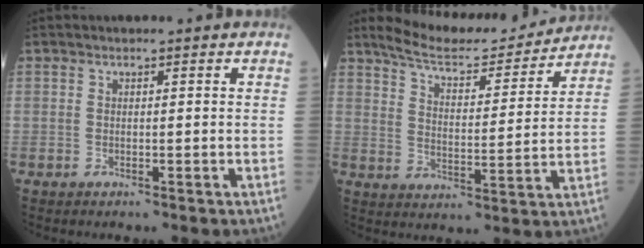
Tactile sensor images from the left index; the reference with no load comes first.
{"total": 13.2, "force": [12.6, 1.8, 3.6], "torque": [-0.059, 0.002, 0.192]}